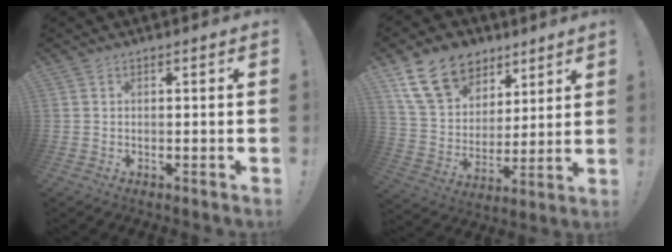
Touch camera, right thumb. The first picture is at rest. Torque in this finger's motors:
{"motor_torque": [0.10, 2.68, 1.22, 1.03, 0.10]}